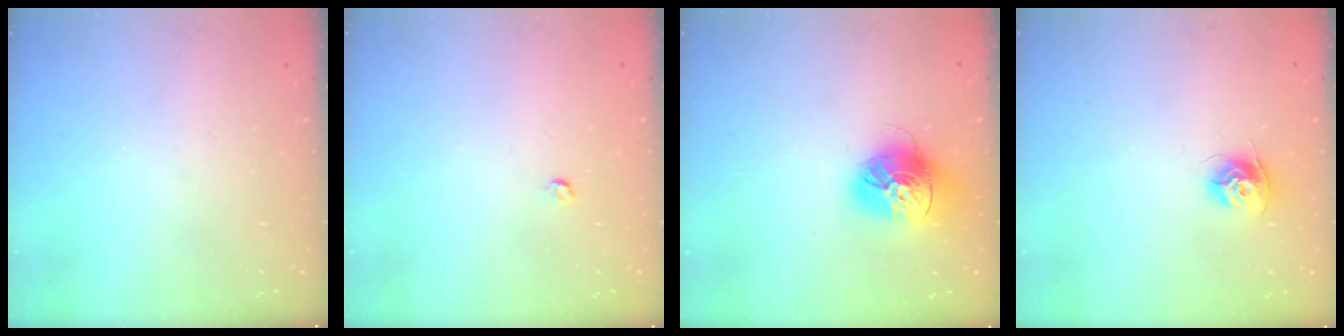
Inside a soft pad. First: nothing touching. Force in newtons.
{"total": 3.0, "press": 2.9, "slide": 0.4}
{"total": 16.2, "press": 16.1, "slide": 1.8}
{"total": 9.7, "press": 9.7, "slide": 0.5}